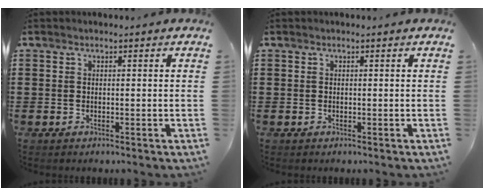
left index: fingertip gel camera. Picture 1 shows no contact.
{"total": 0.0}